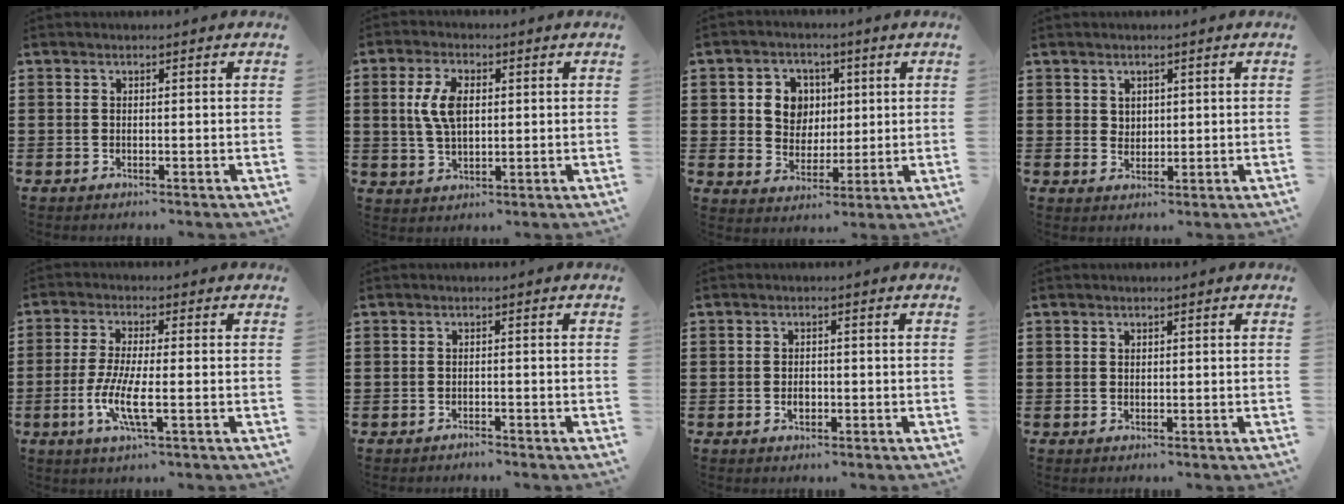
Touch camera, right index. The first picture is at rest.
{"total": 6.3, "force": [1.0, 3.4, 5.3], "torque": [-0.125, 0.008, 0.012]}
{"total": 6.4, "force": [1.3, 5.9, 2.1], "torque": [-0.061, 0.017, 0.020]}
{"total": 2.0, "force": [1.2, 1.6, 0.3], "torque": [-0.010, 0.008, 0.023]}
{"total": 6.7, "force": [-1.9, 1.3, 6.3], "torque": [-0.141, -0.016, -0.042]}
{"total": 0.9, "force": [-0.9, 0.1, 0.1], "torque": [-0.004, 0.000, -0.018]}
{"total": 1.7, "force": [-0.5, 1.1, 1.3], "torque": [-0.026, 0.002, -0.009]}
{"total": 0.7, "force": [0.4, 0.5, 0.1], "torque": [-0.004, 0.002, 0.008]}